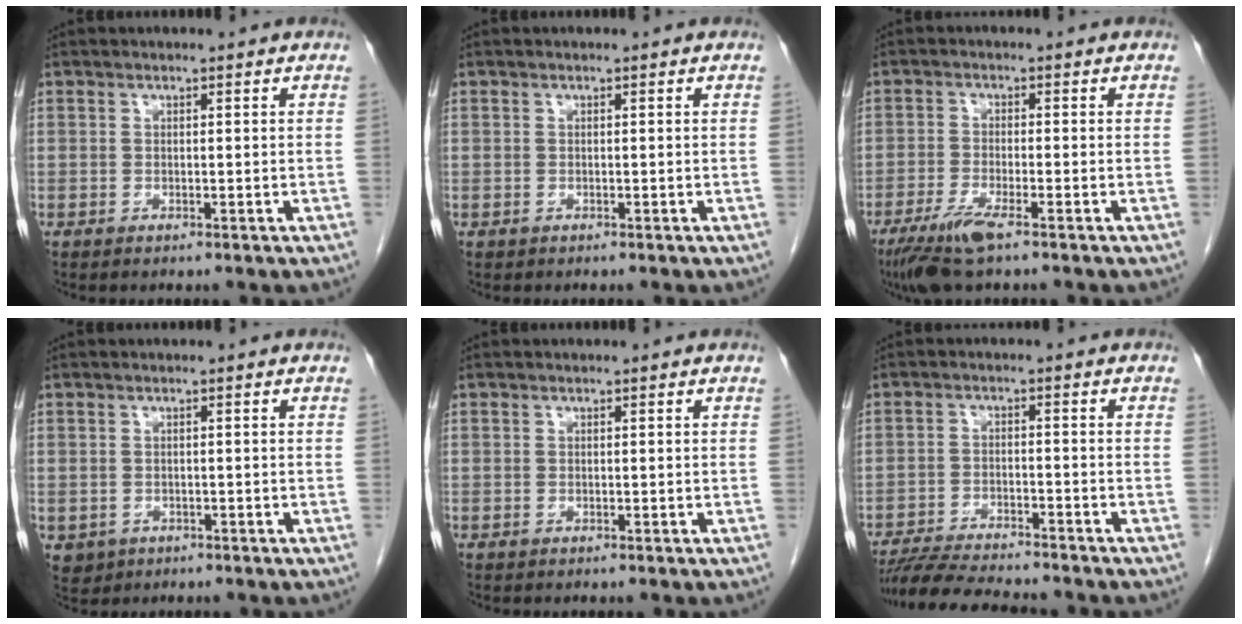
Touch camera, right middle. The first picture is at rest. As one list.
[{"total": 0.0}, {"total": 6.2, "force": [-4.1, 0.6, 4.7], "torque": [-0.097, -0.017, -0.076]}, {"total": 2.5, "force": [-0.9, 2.2, 0.5], "torque": [-0.008, 0.002, -0.007]}, {"total": 0.0}, {"total": 10.7, "force": [-9.8, 0.8, 4.2], "torque": [-0.068, -0.015, -0.157]}]